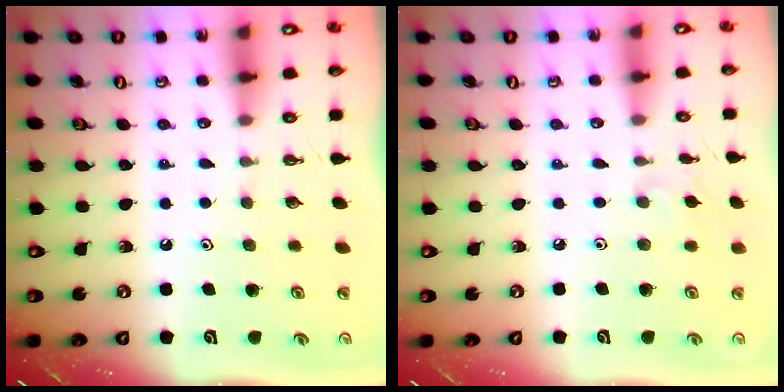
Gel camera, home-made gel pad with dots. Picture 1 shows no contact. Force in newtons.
{"total": 2.4, "press": 2.4, "slide": 0.6}